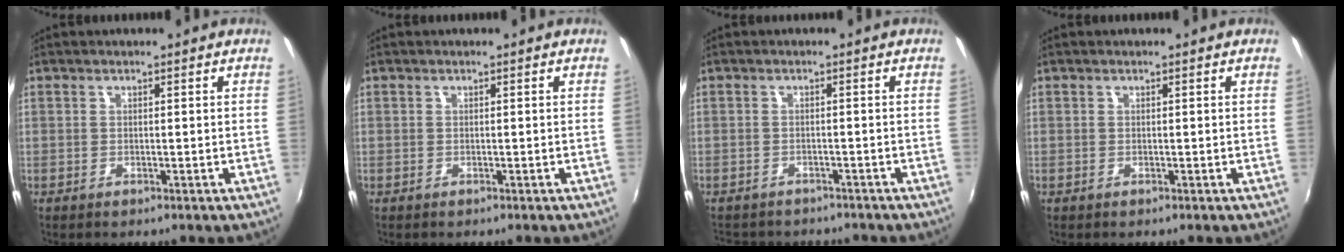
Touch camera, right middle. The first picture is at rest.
{"total": 0.0}
{"total": 6.7, "force": [-5.9, 2.5, 2.0], "torque": [-0.051, -0.015, -0.086]}
{"total": 0.0}